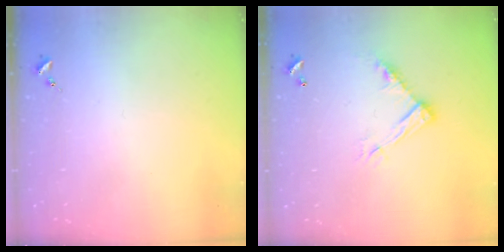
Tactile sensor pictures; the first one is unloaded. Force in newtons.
{"total": 10.9, "press": 10.9, "slide": 0.4}